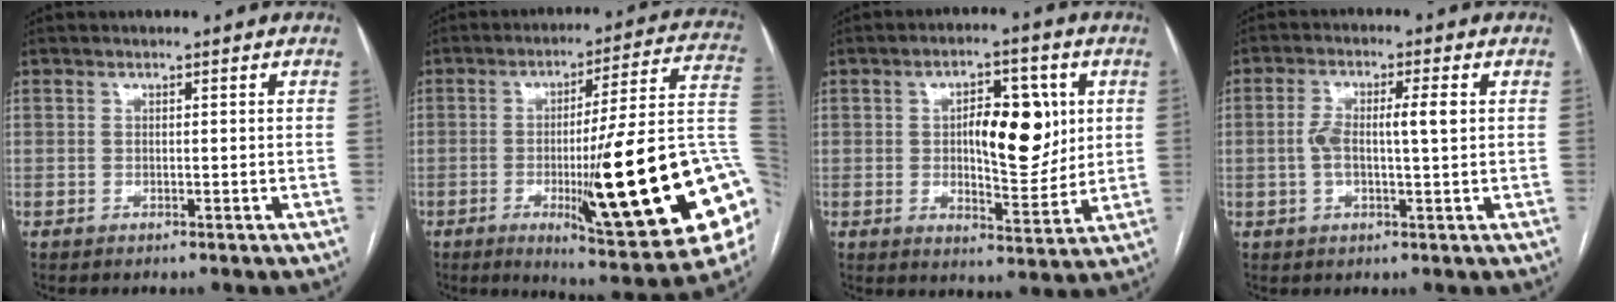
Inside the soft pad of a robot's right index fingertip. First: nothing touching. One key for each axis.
{"total": 25.9, "fx": -5.4, "fy": 1.2, "fz": 25.3, "tx": -0.284, "ty": -0.012, "tz": -0.078}
{"total": 10.4, "fx": 1.9, "fy": 4.0, "fz": 9.4, "tx": -0.139, "ty": 0.009, "tz": 0.036}
{"total": 5.7, "fx": 0.5, "fy": 1.0, "fz": 5.6, "tx": -0.117, "ty": 0.020, "tz": 0.010}